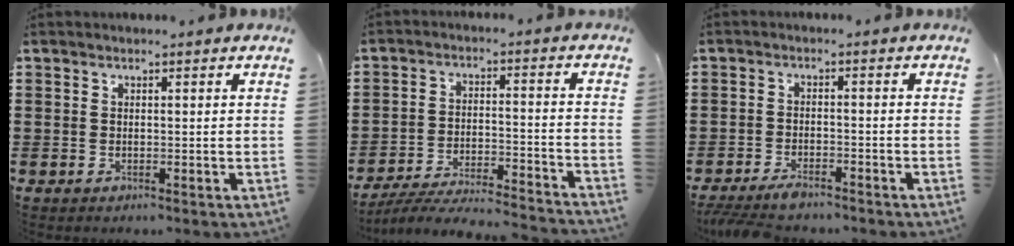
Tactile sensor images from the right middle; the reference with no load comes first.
{"total": 6.4, "force": [-6.2, 0.2, 1.8], "torque": [-0.036, -0.004, -0.122]}
{"total": 3.1, "force": [-2.8, 0.6, 1.0], "torque": [-0.027, 0.000, -0.059]}